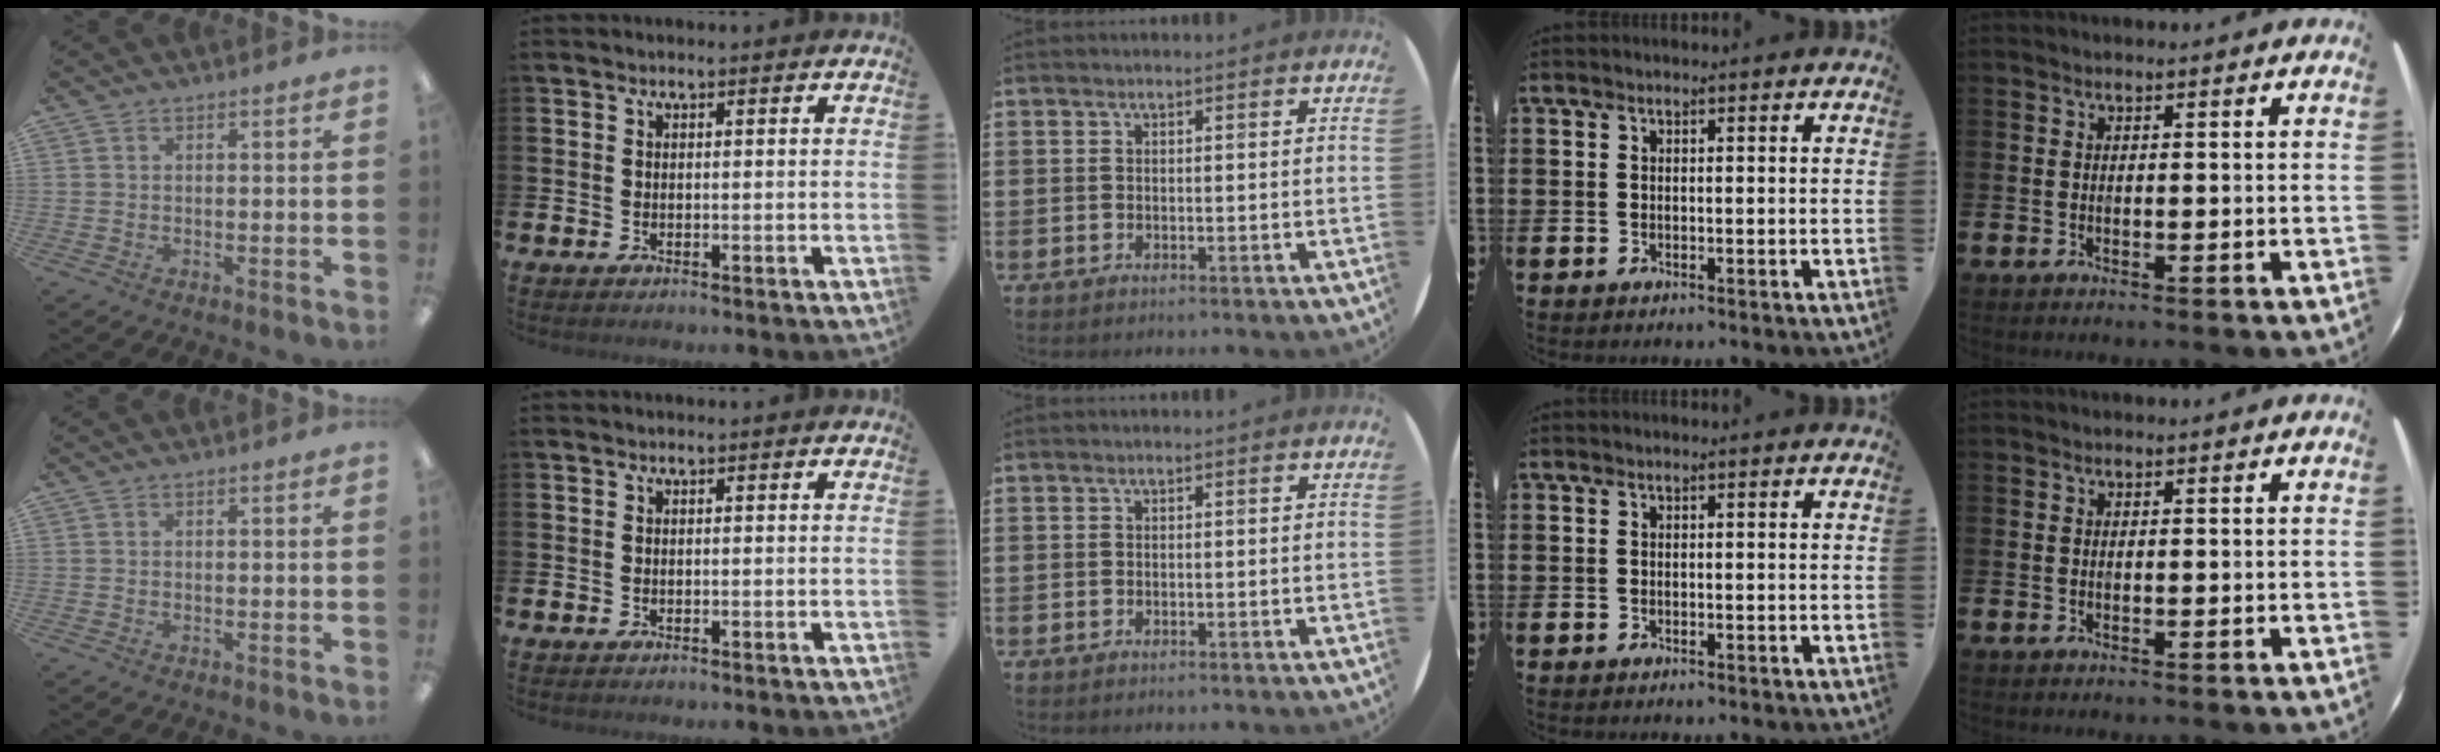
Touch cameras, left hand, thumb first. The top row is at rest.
{}